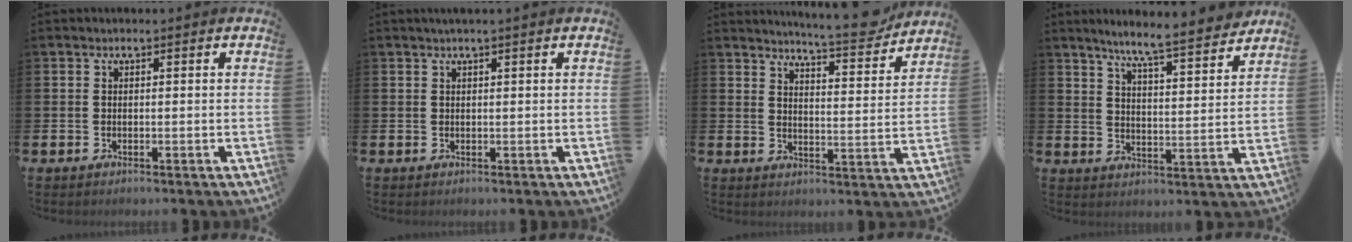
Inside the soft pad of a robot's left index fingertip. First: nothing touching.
{"total": 1.0, "force": [0.8, -0.1, 0.6], "torque": [-0.016, 0.005, 0.015]}
{"total": 6.2, "force": [6.0, 0.1, 1.4], "torque": [-0.021, -0.040, 0.104]}
{"total": 7.7, "force": [7.1, 0.0, 2.9], "torque": [-0.068, -0.052, 0.119]}